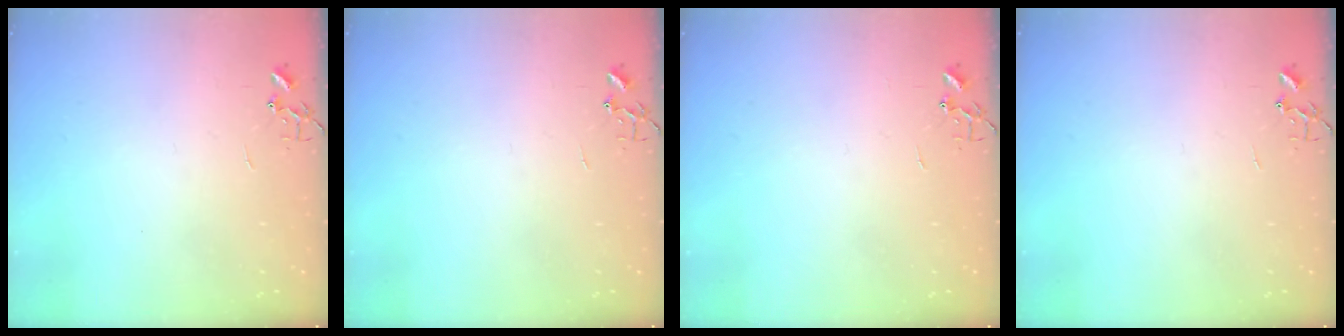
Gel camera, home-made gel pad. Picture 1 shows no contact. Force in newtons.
{"total": 0.0}
{"total": 0.0}
{"total": 0.0}